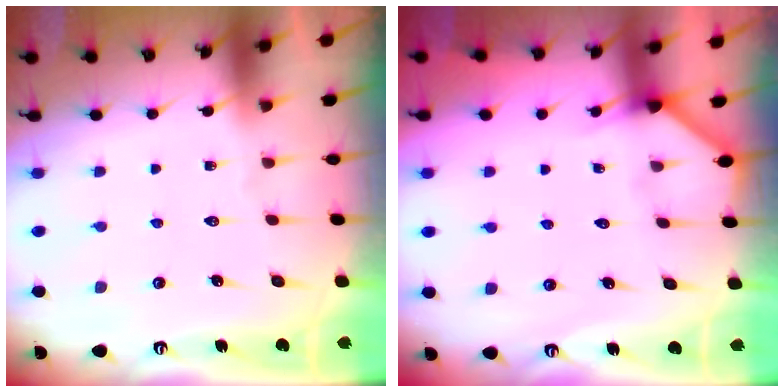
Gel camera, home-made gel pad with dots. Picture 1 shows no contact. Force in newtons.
{"total": 2.9, "press": 2.9, "slide": 0.3}